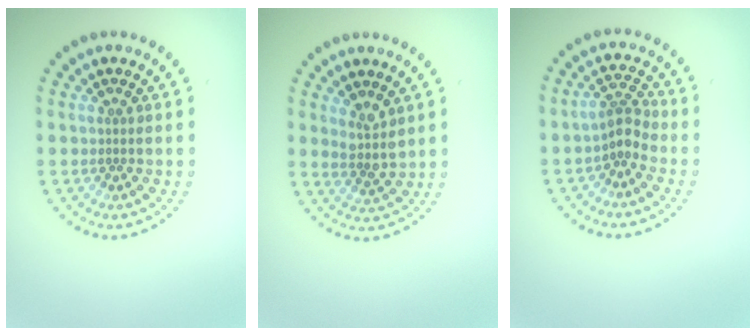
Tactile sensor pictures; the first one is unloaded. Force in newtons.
{"total": 2.4, "press": 2.0, "slide": 1.4}
{"total": 2.5, "press": 1.9, "slide": 1.5}